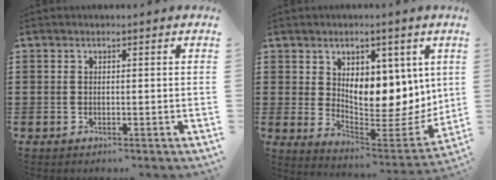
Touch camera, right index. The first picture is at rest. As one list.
[{"total": 7.1, "force": [3.8, 4.6, 3.9], "torque": [-0.062, -0.046, 0.065]}]